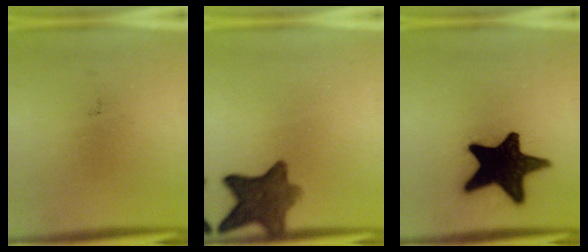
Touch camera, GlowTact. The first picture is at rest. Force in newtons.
{"total": 9.1}
{"total": 19.2}